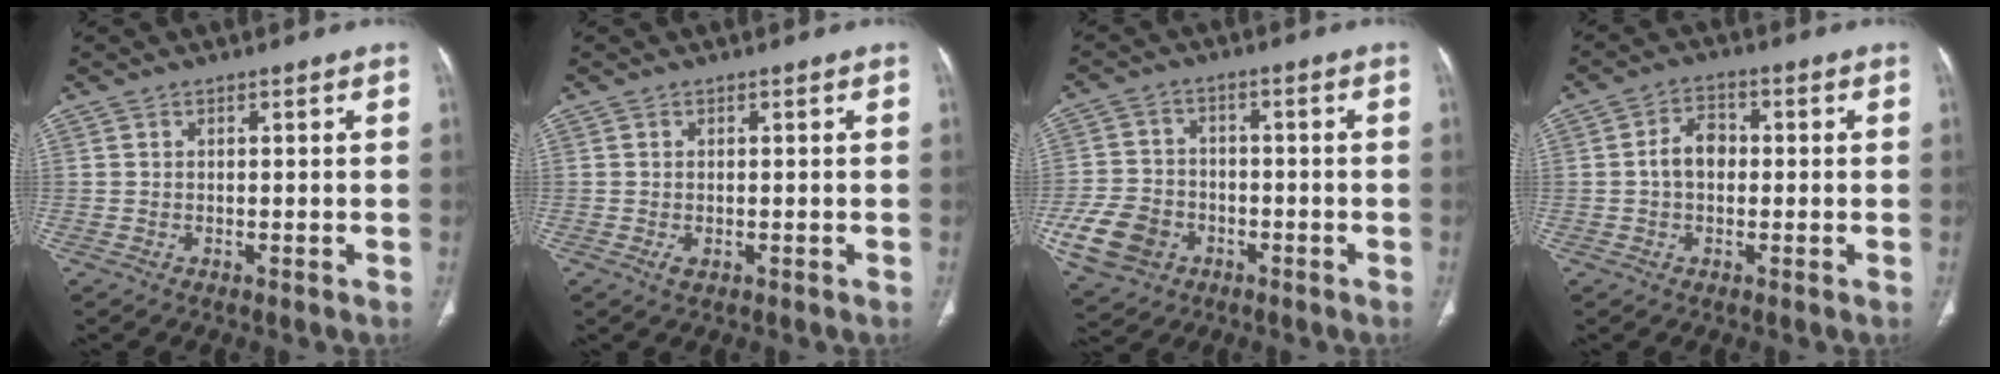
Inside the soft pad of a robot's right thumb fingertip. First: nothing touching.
{"total": 1.4, "force": [-0.5, 0.8, 1.1], "torque": [-0.023, -0.001, -0.007]}
{"total": 10.9, "force": [-4.3, 8.5, 5.3], "torque": [-0.093, 0.019, -0.071]}
{"total": 5.3, "force": [-0.1, 3.8, 3.7], "torque": [-0.053, 0.017, -0.011]}